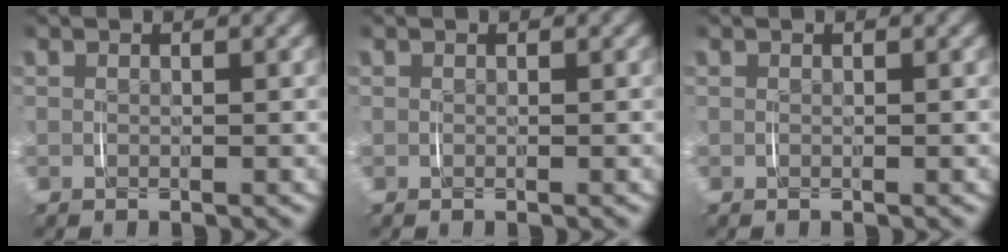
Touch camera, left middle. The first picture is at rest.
{"total": 0.0}
{"total": 0.0}